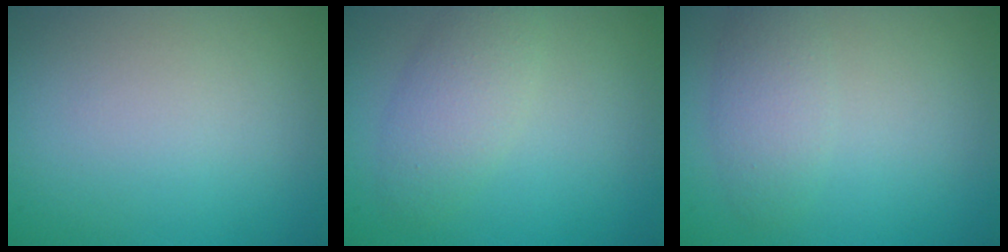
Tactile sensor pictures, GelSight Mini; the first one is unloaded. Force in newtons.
{"total": 3.1, "press": 3.1, "slide": 0.0}
{"total": 2.4, "press": 2.4, "slide": 0.1}